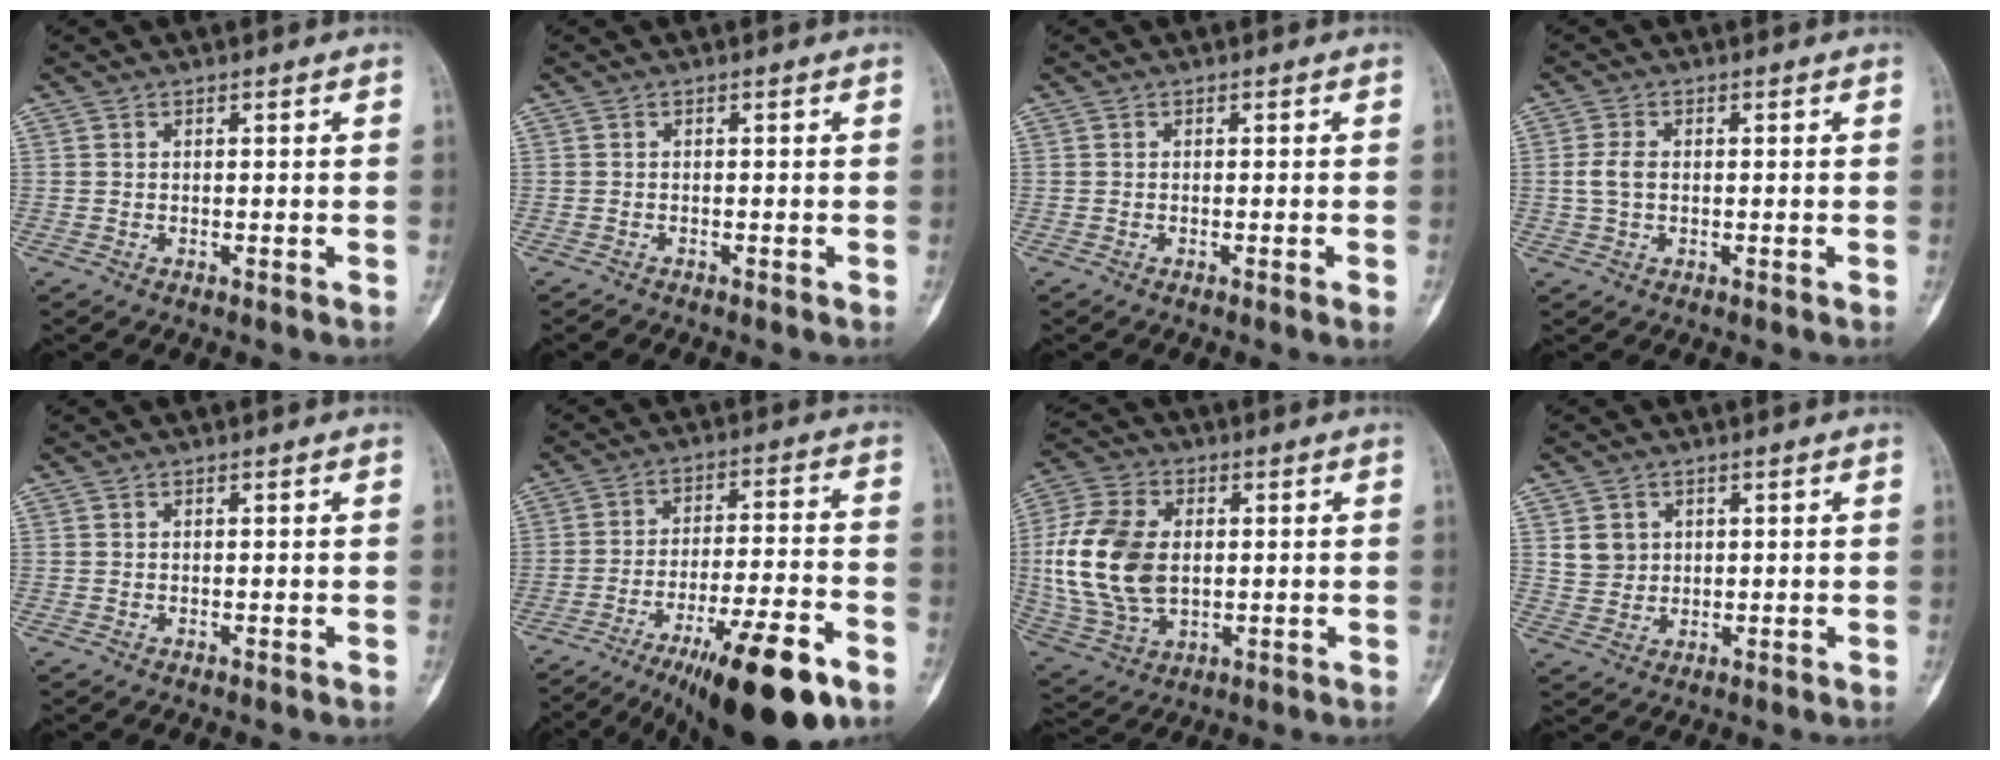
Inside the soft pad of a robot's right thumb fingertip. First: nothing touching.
{"total": 0.5, "force": [-0.5, 0.2, 0.0], "torque": [-0.001, -0.001, -0.014]}
{"total": 1.1, "force": [-0.4, -0.2, 1.0], "torque": [-0.016, -0.002, -0.005]}
{"total": 3.2, "force": [0.0, 2.0, 2.5], "torque": [-0.057, 0.006, -0.002]}
{"total": 0.0}
{"total": 19.7, "force": [-12.1, 4.1, 15.0], "torque": [-0.211, 0.049, -0.188]}
{"total": 16.9, "force": [0.8, 11.3, 12.6], "torque": [-0.249, 0.001, 0.020]}
{"total": 4.1, "force": [1.4, 3.7, 1.4], "torque": [-0.009, -0.008, 0.030]}